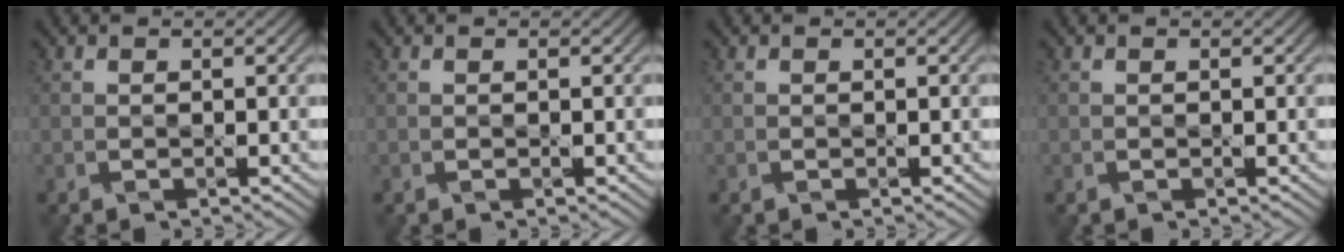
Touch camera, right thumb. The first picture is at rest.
{"total": 0.0}
{"total": 0.0}
{"total": 0.0}